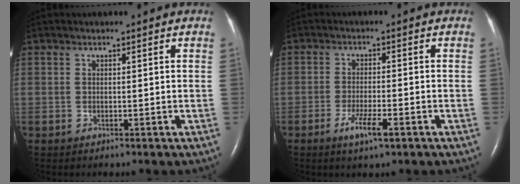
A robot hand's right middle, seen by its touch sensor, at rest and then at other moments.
{"total": 4.4, "force": [-2.4, 0.5, 3.6], "torque": [-0.070, -0.005, -0.044]}